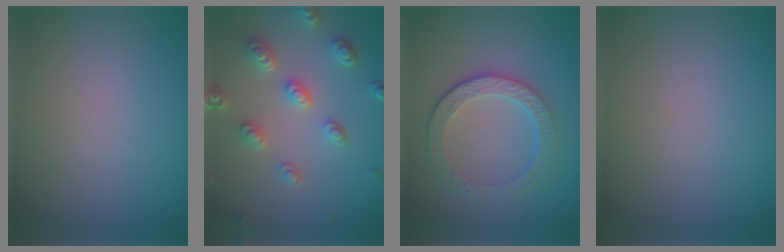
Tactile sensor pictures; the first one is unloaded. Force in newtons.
{"total": 4.6, "press": 3.6, "slide": 2.8}
{"total": 4.8, "press": 3.4, "slide": 3.4}
{"total": 0.0}